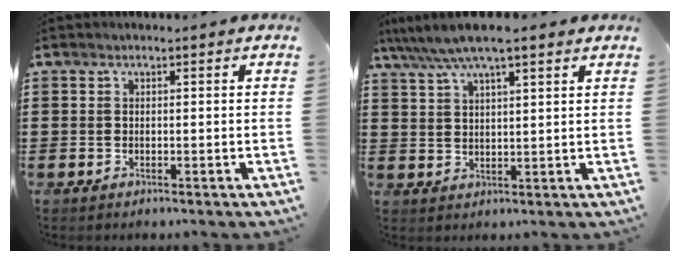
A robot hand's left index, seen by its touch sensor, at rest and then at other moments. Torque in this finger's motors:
{"motor_torque": [2.14, 0.00, 1.05, 0.21]}